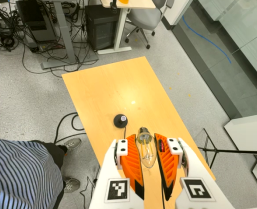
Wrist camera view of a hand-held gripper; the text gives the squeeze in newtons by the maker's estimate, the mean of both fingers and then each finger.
{"total": 21.9, "left": 24.9, "right": 18.9}